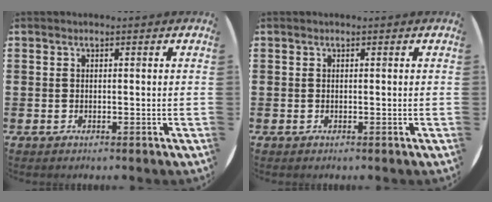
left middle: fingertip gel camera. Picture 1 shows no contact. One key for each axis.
{"total": 0.0}